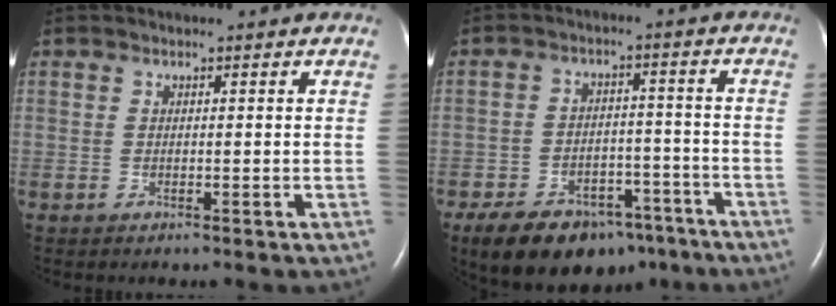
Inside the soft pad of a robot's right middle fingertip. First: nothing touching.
{"total": 15.5, "force": [-11.1, 8.0, 7.3], "torque": [-0.129, 0.005, -0.164]}